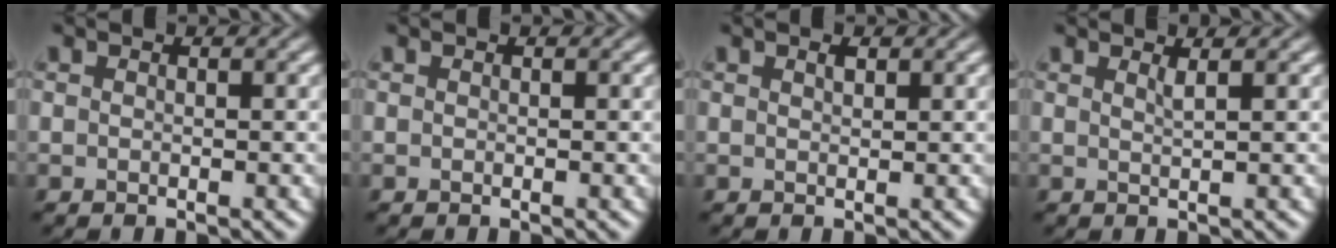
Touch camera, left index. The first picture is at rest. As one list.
[{"total": 0.0}, {"total": 0.7, "force": [0.5, 0.2, 0.5], "torque": [-0.009, -0.001, 0.010]}, {"total": 1.0, "force": [0.6, 0.2, 0.8], "torque": [-0.007, 0.000, 0.008]}]